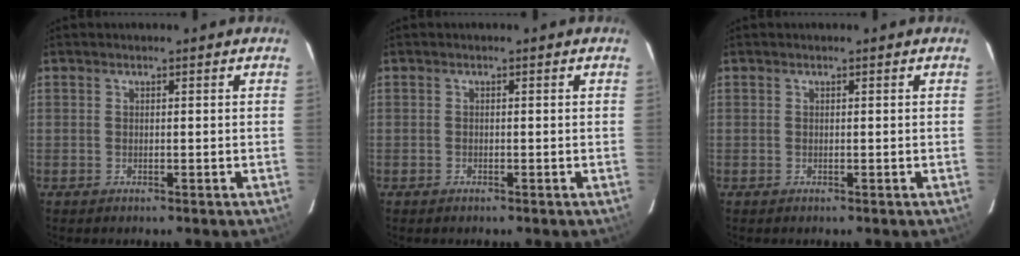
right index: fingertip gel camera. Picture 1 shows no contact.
{"total": 0.6, "force": [-0.4, 0.4, 0.3], "torque": [-0.010, 0.000, -0.005]}
{"total": 0.0}